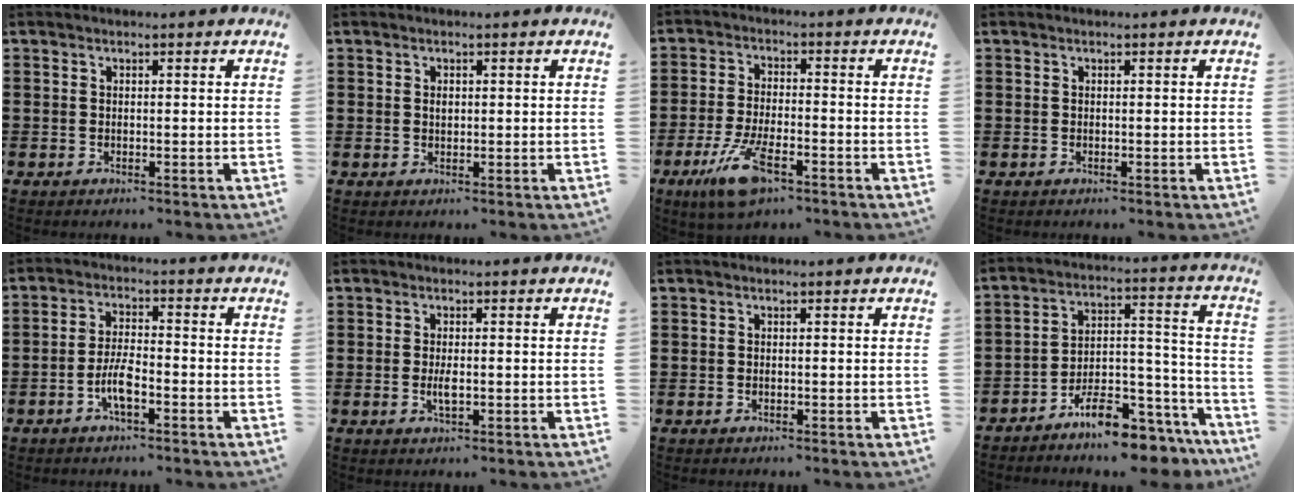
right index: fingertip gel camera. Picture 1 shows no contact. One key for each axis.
{"total": 1.1, "fx": 0.3, "fy": 0.6, "fz": 0.8, "tx": -0.019, "ty": 0.002, "tz": 0.004}
{"total": 8.7, "fx": -4.6, "fy": 2.6, "fz": 6.9, "tx": -0.152, "ty": -0.012, "tz": -0.083}
{"total": 0.0}
{"total": 5.0, "fx": -2.2, "fy": 1.4, "fz": 4.3, "tx": -0.099, "ty": -0.004, "tz": -0.047}
{"total": 2.4, "fx": -0.4, "fy": 0.8, "fz": 2.2, "tx": -0.048, "ty": -0.003, "tz": -0.009}
{"total": 0.0}
{"total": 9.6, "fx": -8.9, "fy": 2.0, "fz": 3.1, "tx": -0.039, "ty": 0.036, "tz": -0.167}